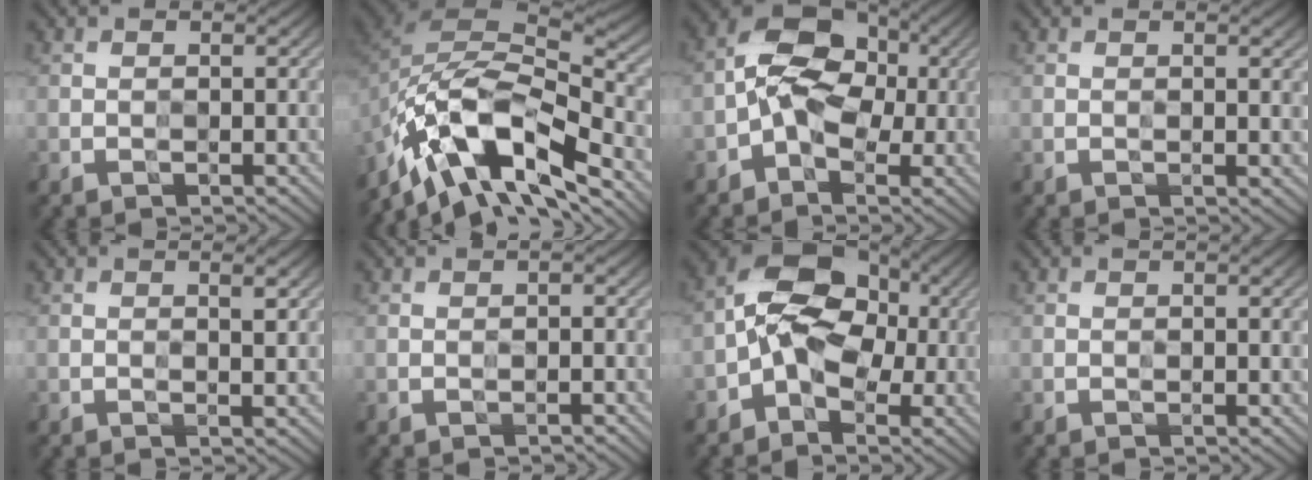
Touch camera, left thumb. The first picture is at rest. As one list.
[{"total": 15.3, "force": [-8.4, 7.2, 10.6], "torque": [-0.230, -0.002, -0.156]}, {"total": 7.7, "force": [-1.0, 5.3, 5.6], "torque": [-0.098, 0.017, -0.036]}, {"total": 1.7, "force": [0.5, 0.2, 1.6], "torque": [-0.025, -0.001, 0.007]}, {"total": 1.8, "force": [0.8, 0.1, 1.6], "torque": [-0.028, 0.000, 0.013]}, {"total": 0.5, "force": [-0.2, 0.1, 0.5], "torque": [-0.010, 0.002, -0.006]}, {"total": 8.8, "force": [-1.2, 6.0, 6.4], "torque": [-0.110, 0.017, -0.041]}, {"total": 2.0, "force": [0.4, 0.3, 1.9], "torque": [-0.028, 0.002, 0.006]}]